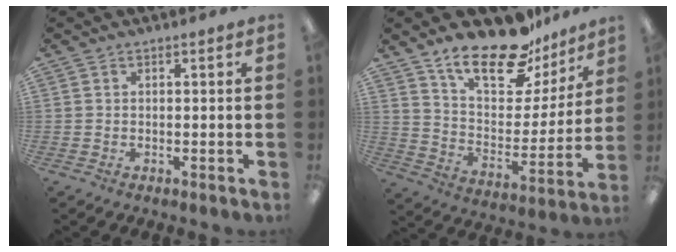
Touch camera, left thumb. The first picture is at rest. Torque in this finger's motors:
{"motor_torque": [0.28, 0.27, 1.40, -1.38, 0.26]}